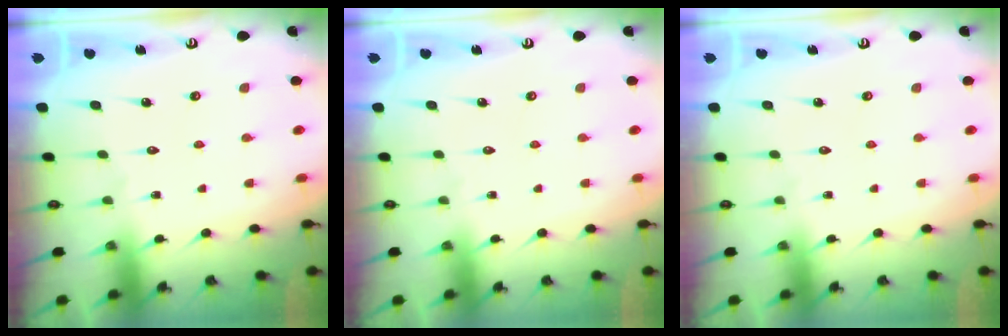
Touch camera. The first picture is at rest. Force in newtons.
{"total": 0.0}
{"total": 0.0}